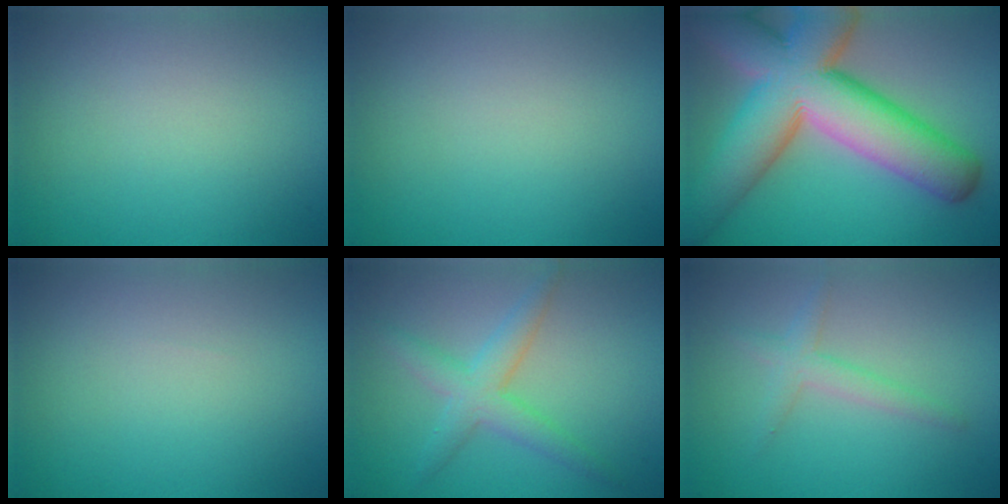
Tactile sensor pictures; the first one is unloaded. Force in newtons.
{"total": 0.0}
{"total": 15.7, "press": 15.7, "slide": 1.1}
{"total": 0.0}
{"total": 3.5, "press": 3.5, "slide": 0.1}
{"total": 2.0, "press": 2.0, "slide": 0.1}